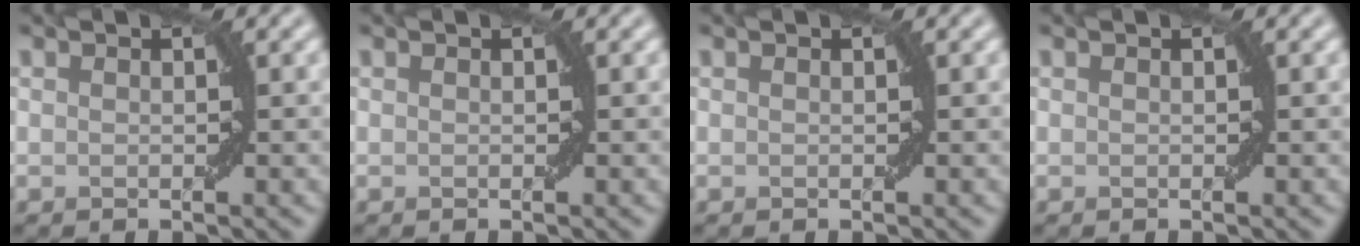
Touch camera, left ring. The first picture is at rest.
{"total": 0.0}
{"total": 0.0}
{"total": 0.0}